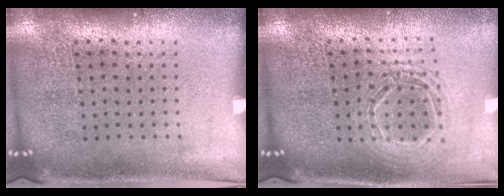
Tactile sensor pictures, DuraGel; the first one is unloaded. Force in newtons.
{"total": 1.6, "press": 1.4, "slide": 0.9}